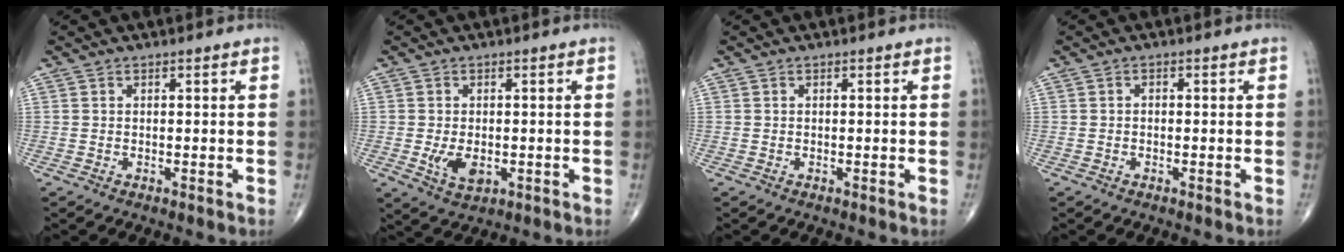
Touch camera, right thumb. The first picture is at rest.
{"total": 5.2, "force": [-1.1, 3.1, 4.0], "torque": [-0.067, -0.008, -0.011]}
{"total": 0.0}
{"total": 0.5, "force": [-0.2, 0.4, 0.3], "torque": [-0.001, -0.001, -0.008]}